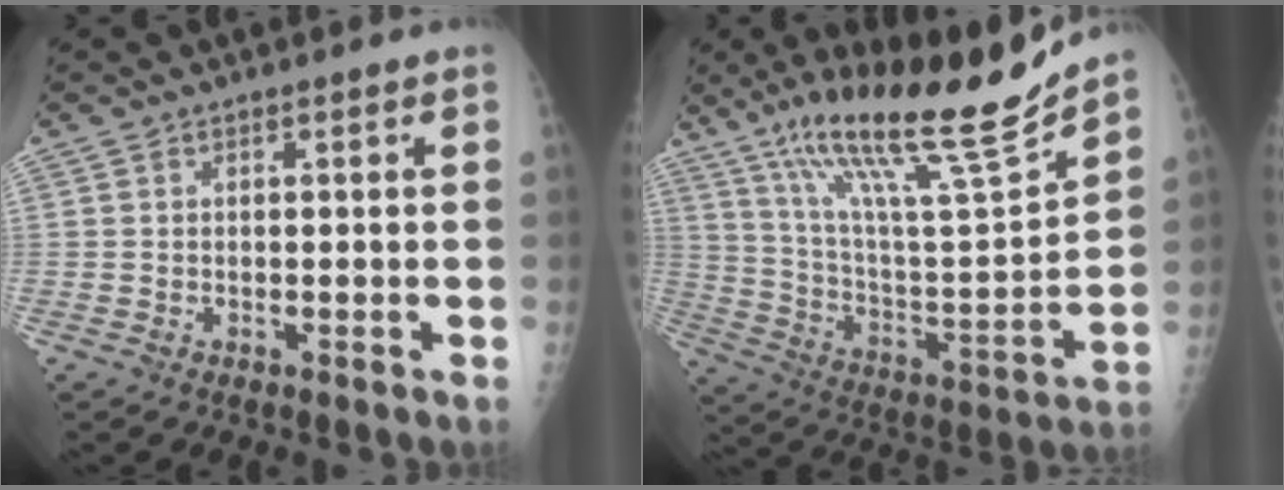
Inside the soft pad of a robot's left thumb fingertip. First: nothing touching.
{"total": 22.8, "force": [17.3, 2.1, 14.7], "torque": [-0.220, -0.079, 0.308]}